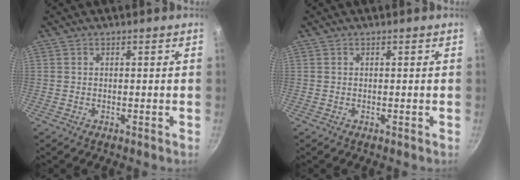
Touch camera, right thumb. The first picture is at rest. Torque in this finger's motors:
{"motor_torque": [0.00, 0.00, 0.00, 0.00, 0.00]}